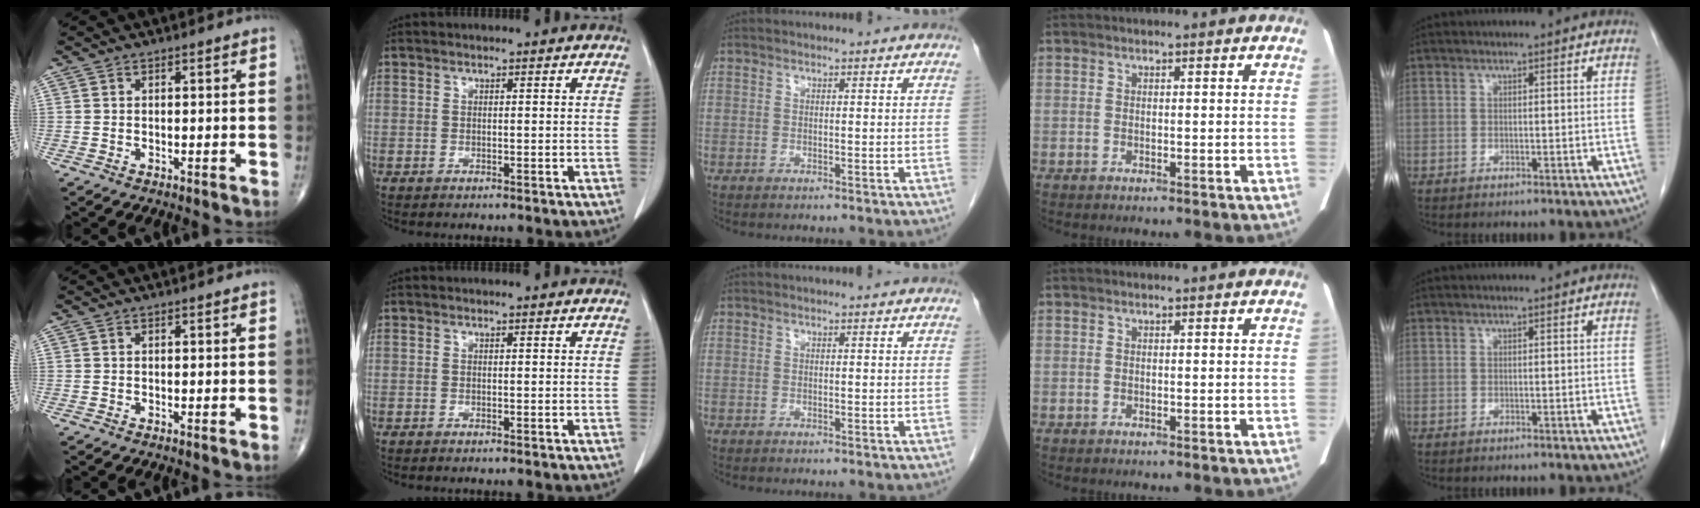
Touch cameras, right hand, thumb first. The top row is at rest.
{}